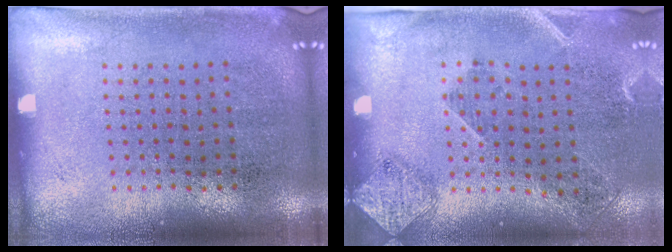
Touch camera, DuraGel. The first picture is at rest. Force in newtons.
{"total": 1.7, "press": 1.3, "slide": 1.1}